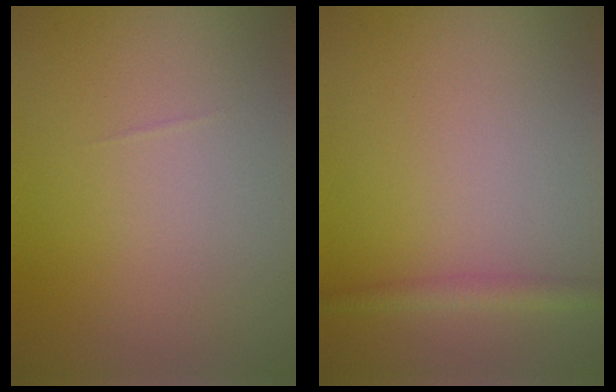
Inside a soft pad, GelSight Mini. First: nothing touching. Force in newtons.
{"total": 1.7, "press": 1.7, "slide": 0.1}